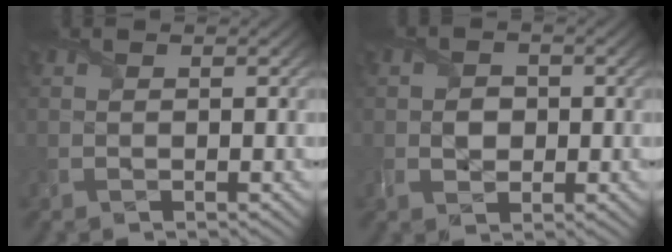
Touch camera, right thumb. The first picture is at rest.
{"total": 2.5, "force": [-0.3, 2.2, 1.3], "torque": [-0.027, -0.005, -0.007]}